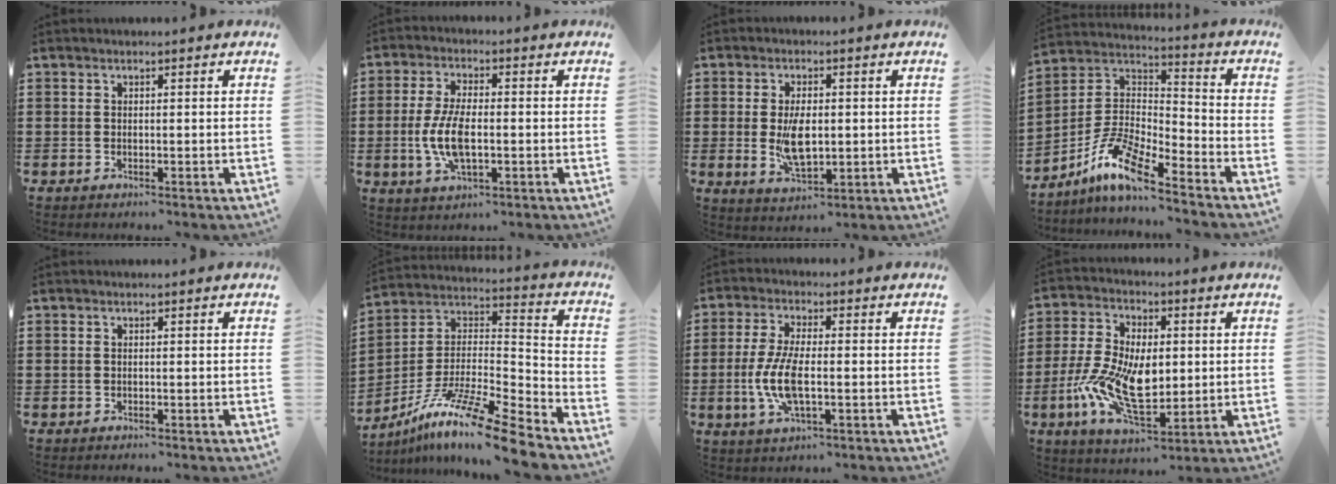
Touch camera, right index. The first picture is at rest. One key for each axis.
{"total": 7.5, "fx": -1.1, "fy": 3.2, "fz": 6.7, "tx": -0.153, "ty": -0.004, "tz": -0.026}
{"total": 6.7, "fx": -0.4, "fy": 3.2, "fz": 5.9, "tx": -0.114, "ty": -0.004, "tz": -0.008}
{"total": 9.7, "fx": -7.0, "fy": 2.1, "fz": 6.3, "tx": -0.152, "ty": -0.002, "tz": -0.147}
{"total": 0.0}
{"total": 12.9, "fx": -10.3, "fy": 0.5, "fz": 7.9, "tx": -0.139, "ty": 0.011, "tz": -0.196}
{"total": 7.8, "fx": -1.4, "fy": 3.0, "fz": 7.1, "tx": -0.156, "ty": -0.007, "tz": -0.029}
{"total": 12.6, "fx": -1.6, "fy": 6.6, "fz": 10.6, "tx": -0.238, "ty": -0.006, "tz": -0.027}